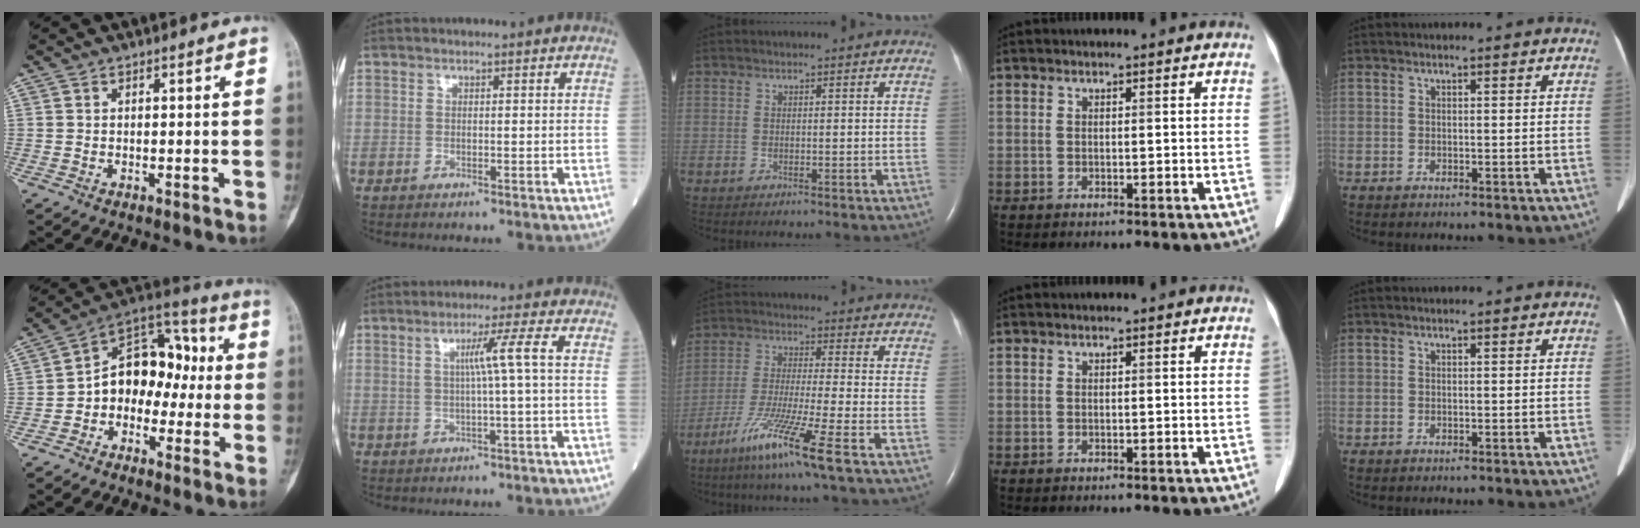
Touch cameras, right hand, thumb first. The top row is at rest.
{"thumb": {"total": 13.6, "force": [-1.4, 9.8, 9.3], "torque": [-0.097, 0.052, -0.040]}, "index": {"total": 4.3, "force": [0.3, -1.3, 4.1], "torque": [-0.074, 0.006, 0.007]}, "middle": {"total": 12.1, "force": [-6.6, -1.2, 10.0], "torque": [-0.198, -0.038, -0.124]}}